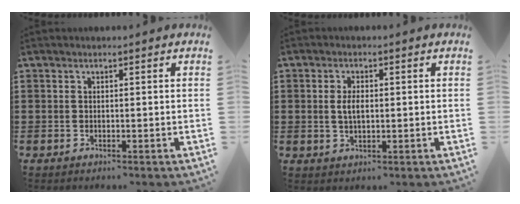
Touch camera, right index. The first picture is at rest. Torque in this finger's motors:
{"motor_torque": [0.57, 0.37, 0.17, 0.00]}